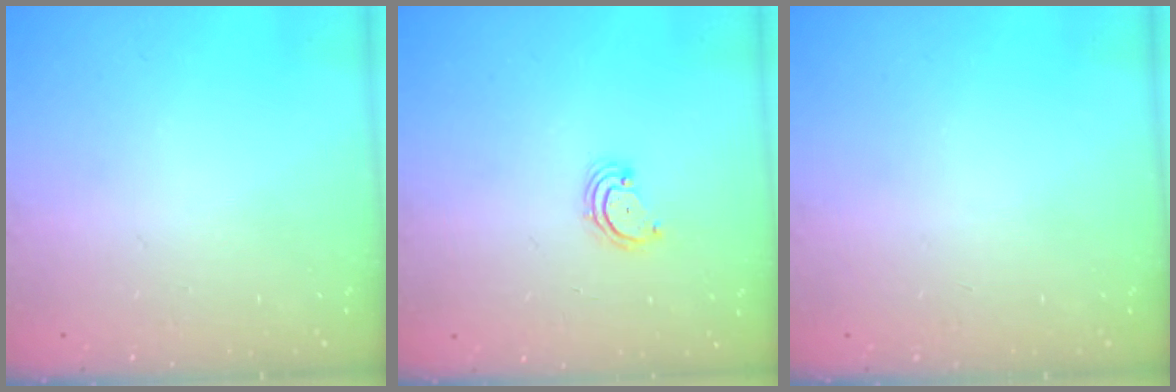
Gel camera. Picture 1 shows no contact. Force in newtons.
{"total": 3.1, "press": 3.0, "slide": 0.4}
{"total": 0.0}